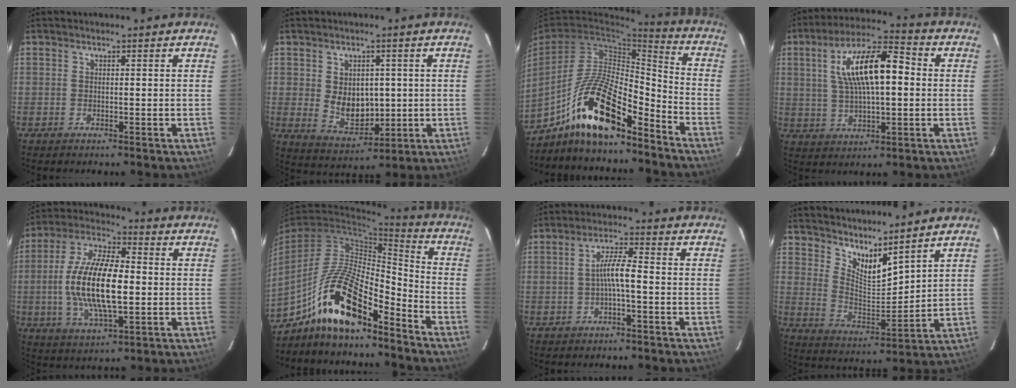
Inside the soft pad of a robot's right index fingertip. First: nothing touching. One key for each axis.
{"total": 8.5, "fx": 0.5, "fy": 6.2, "fz": 5.8, "tx": -0.105, "ty": -0.006, "tz": 0.027}
{"total": 16.3, "fx": -11.5, "fy": 4.5, "fz": 10.6, "tx": -0.205, "ty": 0.006, "tz": -0.210}
{"total": 14.8, "fx": 2.5, "fy": 5.4, "fz": 13.6, "tx": -0.242, "ty": 0.026, "tz": 0.044}
{"total": 17.1, "fx": -1.4, "fy": 6.4, "fz": 15.8, "tx": -0.317, "ty": 0.004, "tz": -0.028}
{"total": 16.4, "fx": -11.5, "fy": 4.8, "fz": 10.8, "tx": -0.202, "ty": 0.007, "tz": -0.211}
{"total": 4.5, "fx": -1.3, "fy": 0.4, "fz": 4.3, "tx": -0.082, "ty": 0.011, "tz": -0.021}
{"total": 10.1, "fx": 8.4, "fy": 2.0, "fz": 5.2, "tx": -0.086, "ty": -0.015, "tz": 0.157}